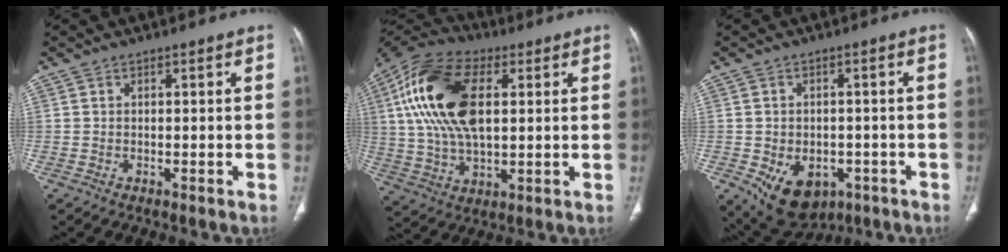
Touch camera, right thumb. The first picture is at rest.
{"total": 20.6, "force": [4.7, 11.1, 16.7], "torque": [-0.328, 0.006, 0.078]}
{"total": 11.9, "force": [-4.9, 8.3, 7.0], "torque": [-0.099, 0.009, -0.053]}